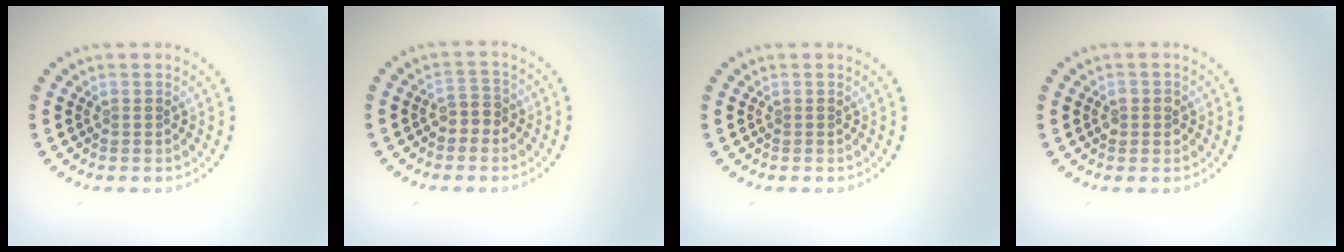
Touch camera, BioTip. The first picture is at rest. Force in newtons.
{"total": 1.9, "press": 1.7, "slide": 0.8}
{"total": 0.0}
{"total": 1.4, "press": 1.4, "slide": 0.3}